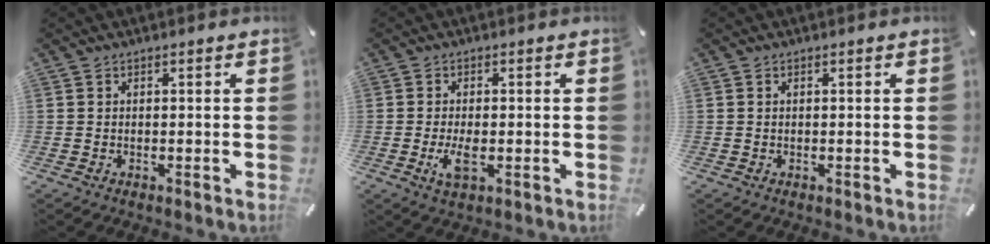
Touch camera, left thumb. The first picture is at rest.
{"total": 4.5, "force": [-0.9, 1.9, 4.0], "torque": [-0.088, -0.004, -0.018]}
{"total": 0.0}